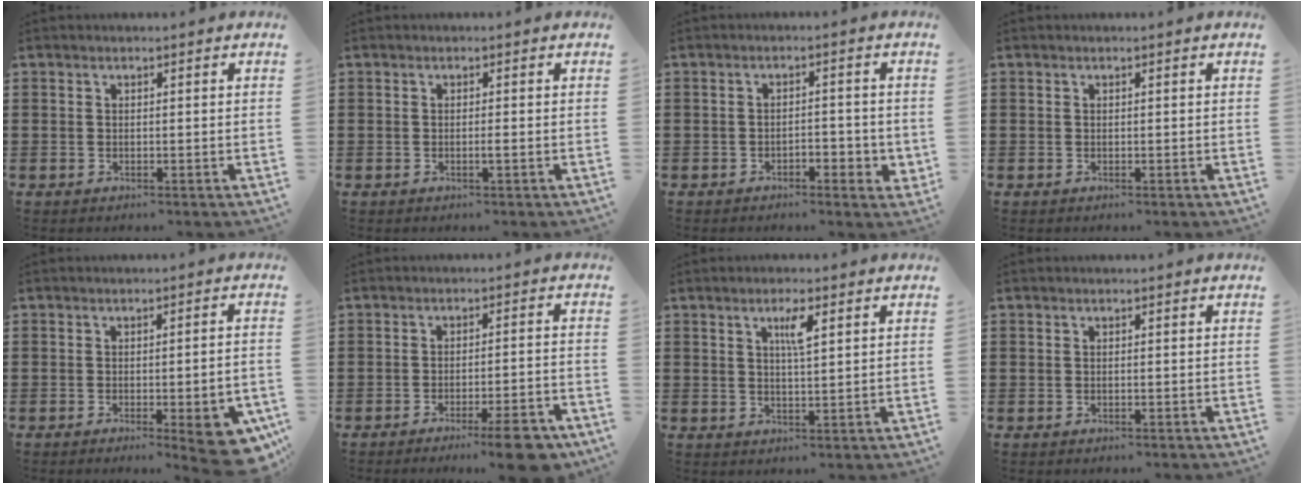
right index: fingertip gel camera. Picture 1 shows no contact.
{"total": 0.8, "force": [-0.3, -0.1, 0.8], "torque": [-0.014, -0.005, -0.006]}
{"total": 2.6, "force": [-1.5, 1.1, 1.7], "torque": [-0.031, 0.005, -0.031]}
{"total": 0.0}
{"total": 6.5, "force": [-3.0, 1.0, 5.7], "torque": [-0.076, -0.010, -0.045]}
{"total": 6.4, "force": [-4.6, 0.0, 4.4], "torque": [-0.068, -0.008, -0.079]}
{"total": 3.5, "force": [1.5, 0.6, 3.1], "torque": [-0.057, 0.003, 0.021]}
{"total": 0.0}